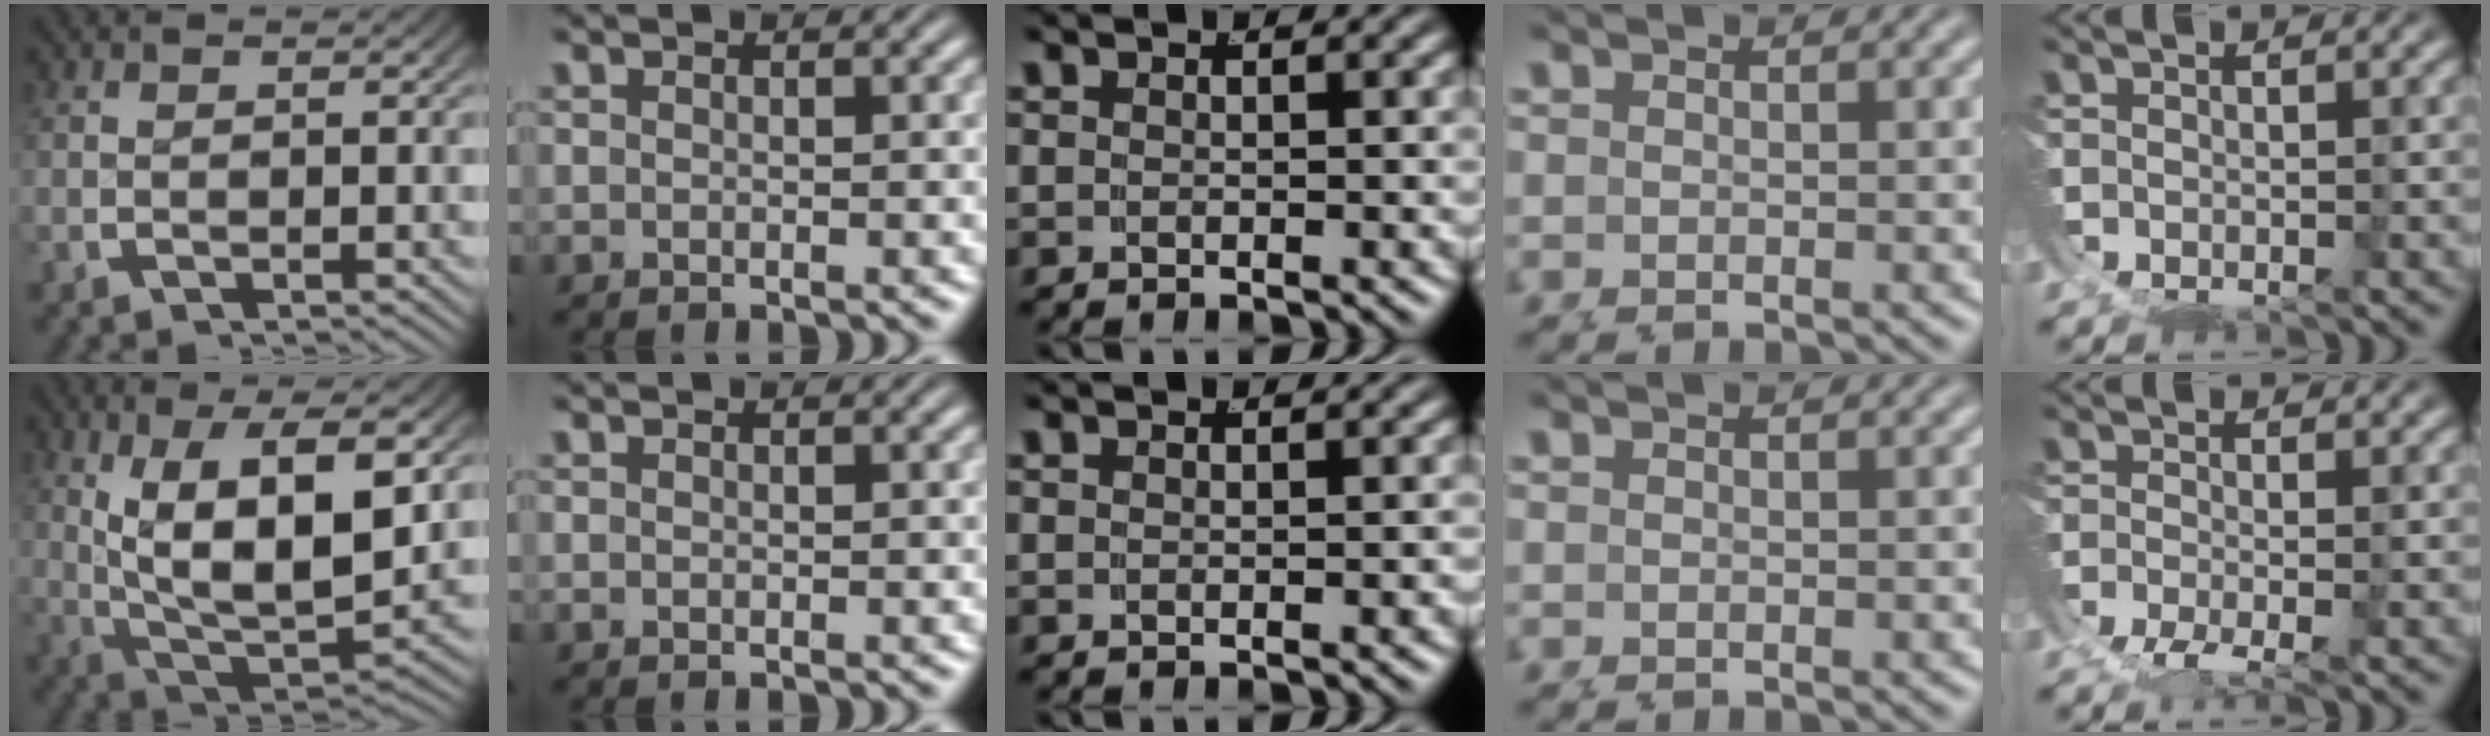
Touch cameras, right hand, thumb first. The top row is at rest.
{"thumb": {"total": 13.7, "force": [-0.5, 7.8, 11.3], "torque": [-0.222, -0.051, 0.018]}, "little": {"total": 2.1, "force": [-1.6, 0.2, 1.4], "torque": [-0.028, -0.019, -0.021]}}